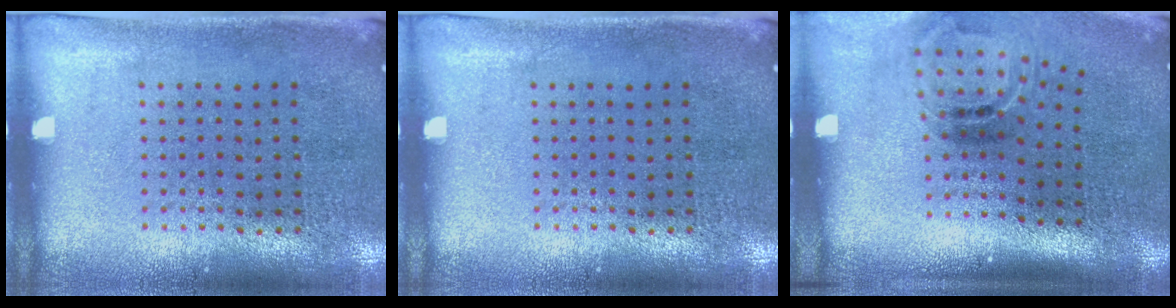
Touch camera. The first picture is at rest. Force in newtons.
{"total": 0.0}
{"total": 1.6, "press": 1.0, "slide": 1.2}